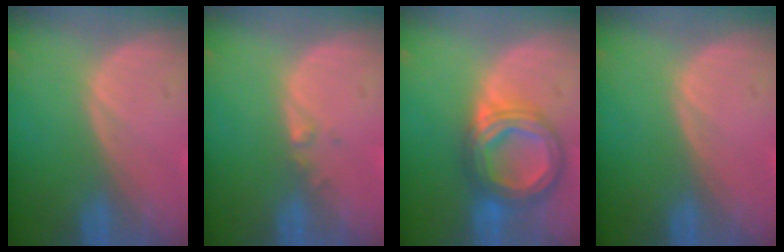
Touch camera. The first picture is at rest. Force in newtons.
{"total": 1.0, "press": 0.9, "slide": 0.5}
{"total": 8.5, "press": 8.5, "slide": 0.6}
{"total": 0.0}